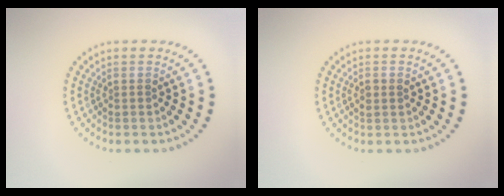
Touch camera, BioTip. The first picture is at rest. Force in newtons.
{"total": 1.1, "press": 1.1, "slide": 0.1}